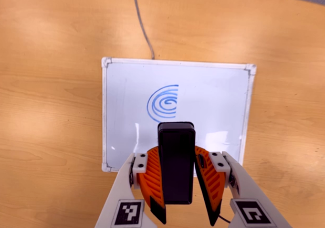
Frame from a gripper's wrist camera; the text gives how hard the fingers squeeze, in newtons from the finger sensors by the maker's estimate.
{"total": 7.8, "left": 6.9, "right": 8.7}